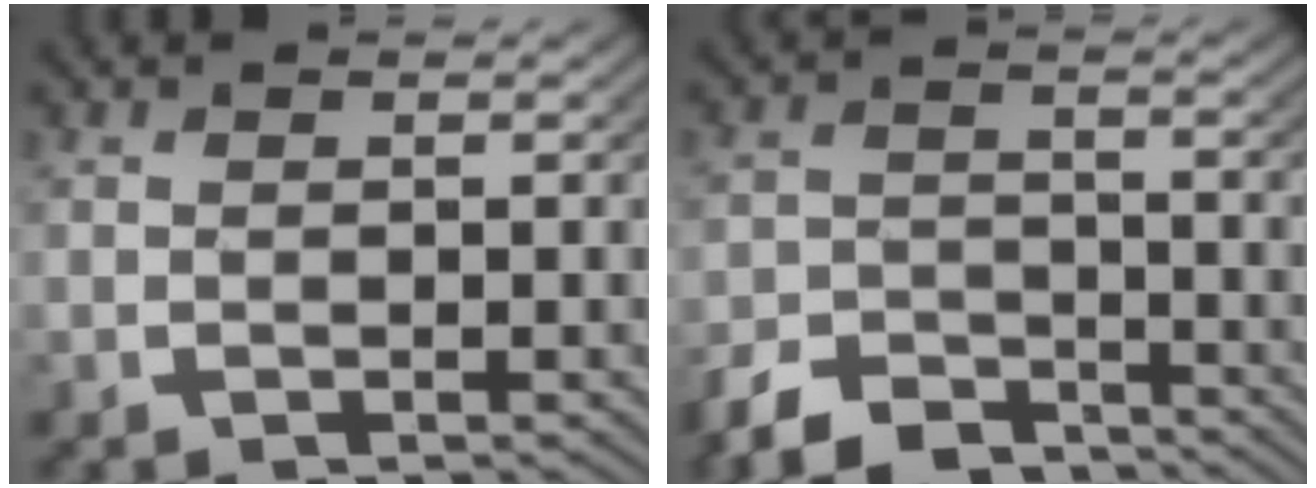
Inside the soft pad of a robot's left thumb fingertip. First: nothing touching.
{"total": 5.6, "force": [-4.8, 2.4, 1.7], "torque": [-0.026, -0.014, -0.087]}